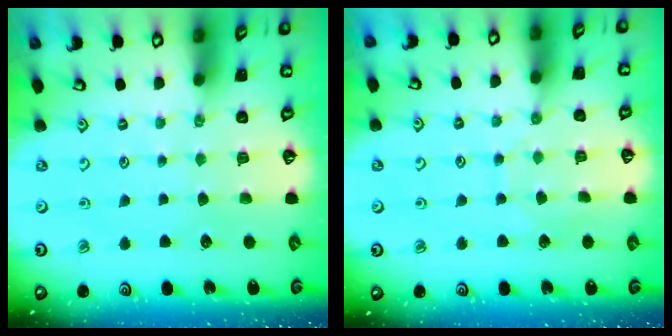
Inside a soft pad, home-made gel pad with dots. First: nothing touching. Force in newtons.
{"total": 5.0, "press": 5.0, "slide": 0.4}